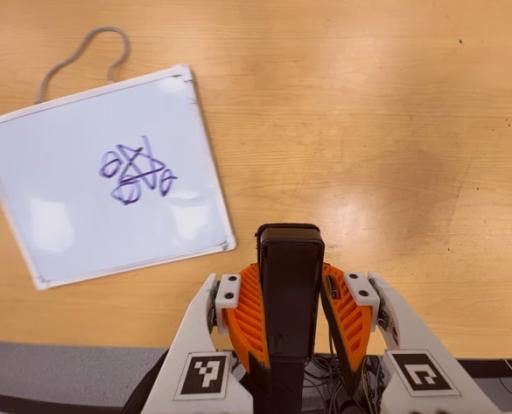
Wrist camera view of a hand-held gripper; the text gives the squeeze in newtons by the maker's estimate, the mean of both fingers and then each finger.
{"total": 4.7, "left": 3.3, "right": 6.0}